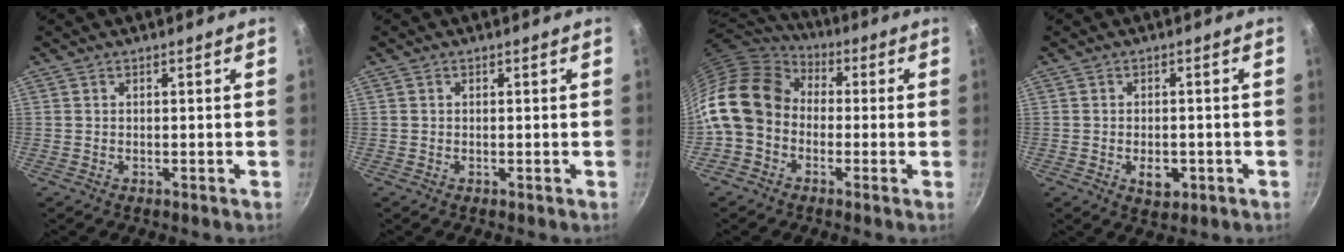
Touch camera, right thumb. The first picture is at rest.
{"total": 0.0}
{"total": 17.5, "force": [-1.2, 13.9, 10.6], "torque": [-0.193, 0.049, -0.041]}
{"total": 4.3, "force": [-1.3, 2.7, 3.1], "torque": [-0.036, 0.004, -0.013]}